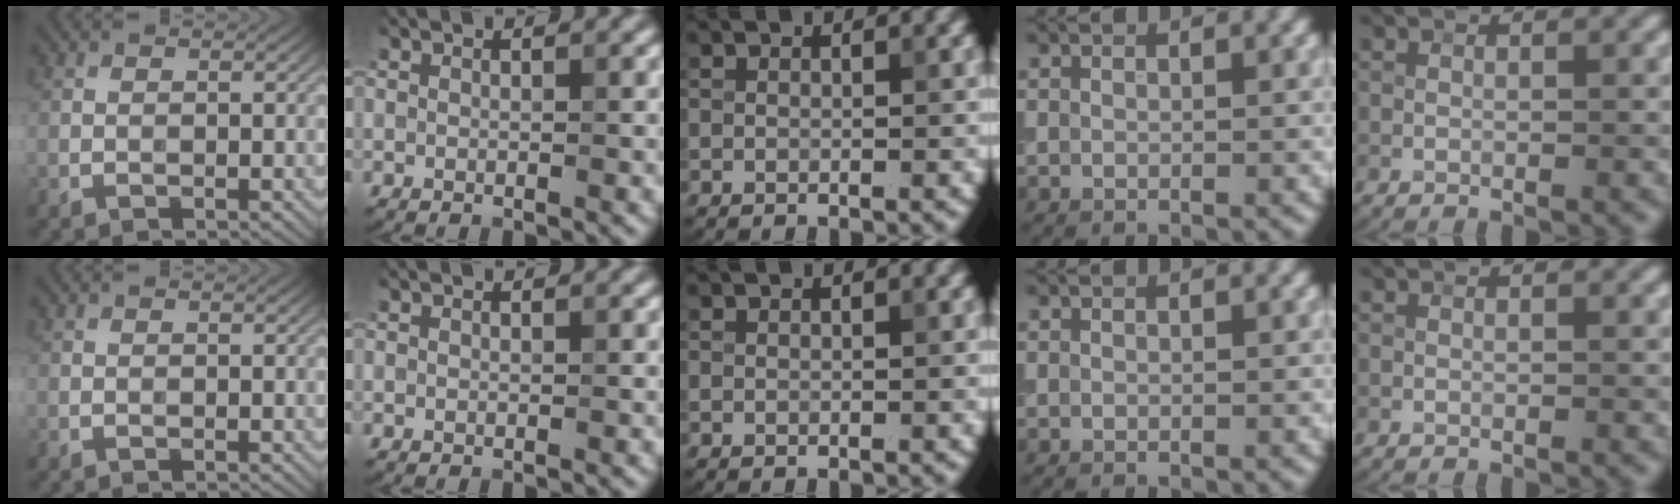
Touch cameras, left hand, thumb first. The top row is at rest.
{}